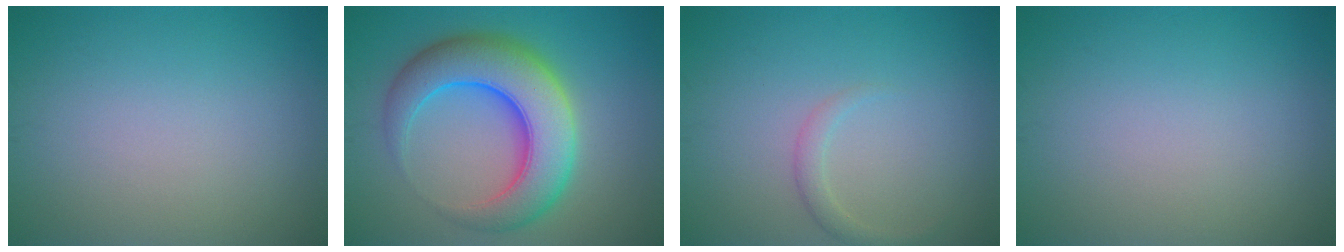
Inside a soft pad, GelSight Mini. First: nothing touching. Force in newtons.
{"total": 9.4, "press": 9.4, "slide": 0.2}
{"total": 1.4, "press": 1.4, "slide": 0.1}
{"total": 0.0}